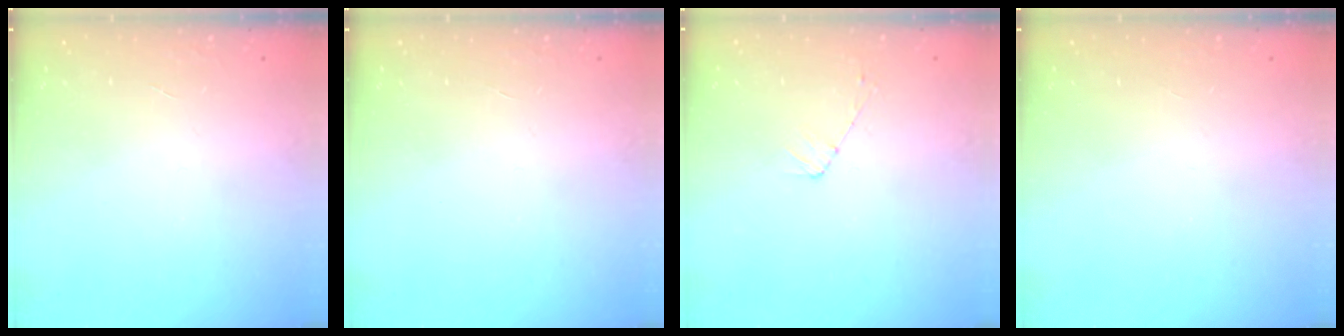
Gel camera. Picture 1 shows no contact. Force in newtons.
{"total": 0.0}
{"total": 3.8, "press": 3.8, "slide": 0.5}
{"total": 0.0}